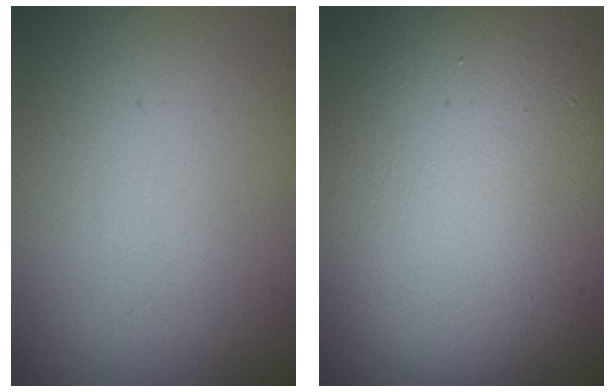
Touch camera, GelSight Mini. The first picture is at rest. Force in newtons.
{"total": 17.5, "press": 17.5, "slide": 1.4}